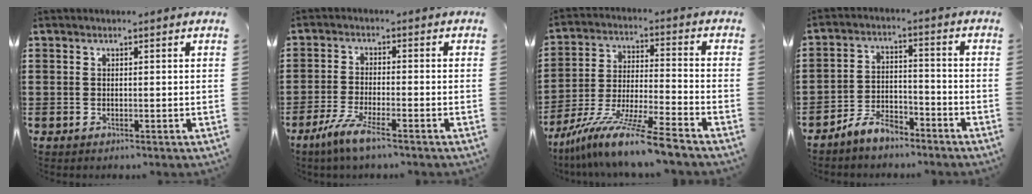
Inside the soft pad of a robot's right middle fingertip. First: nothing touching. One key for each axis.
{"total": 5.0, "fx": -3.4, "fy": 0.4, "fz": 3.6, "tx": -0.085, "ty": -0.017, "tz": -0.066}
{"total": 11.7, "fx": -10.1, "fy": -0.7, "fz": 5.8, "tx": -0.109, "ty": 0.001, "tz": -0.197}
{"total": 5.6, "fx": -5.0, "fy": 1.8, "fz": 1.6, "tx": -0.039, "ty": 0.008, "tz": -0.102}